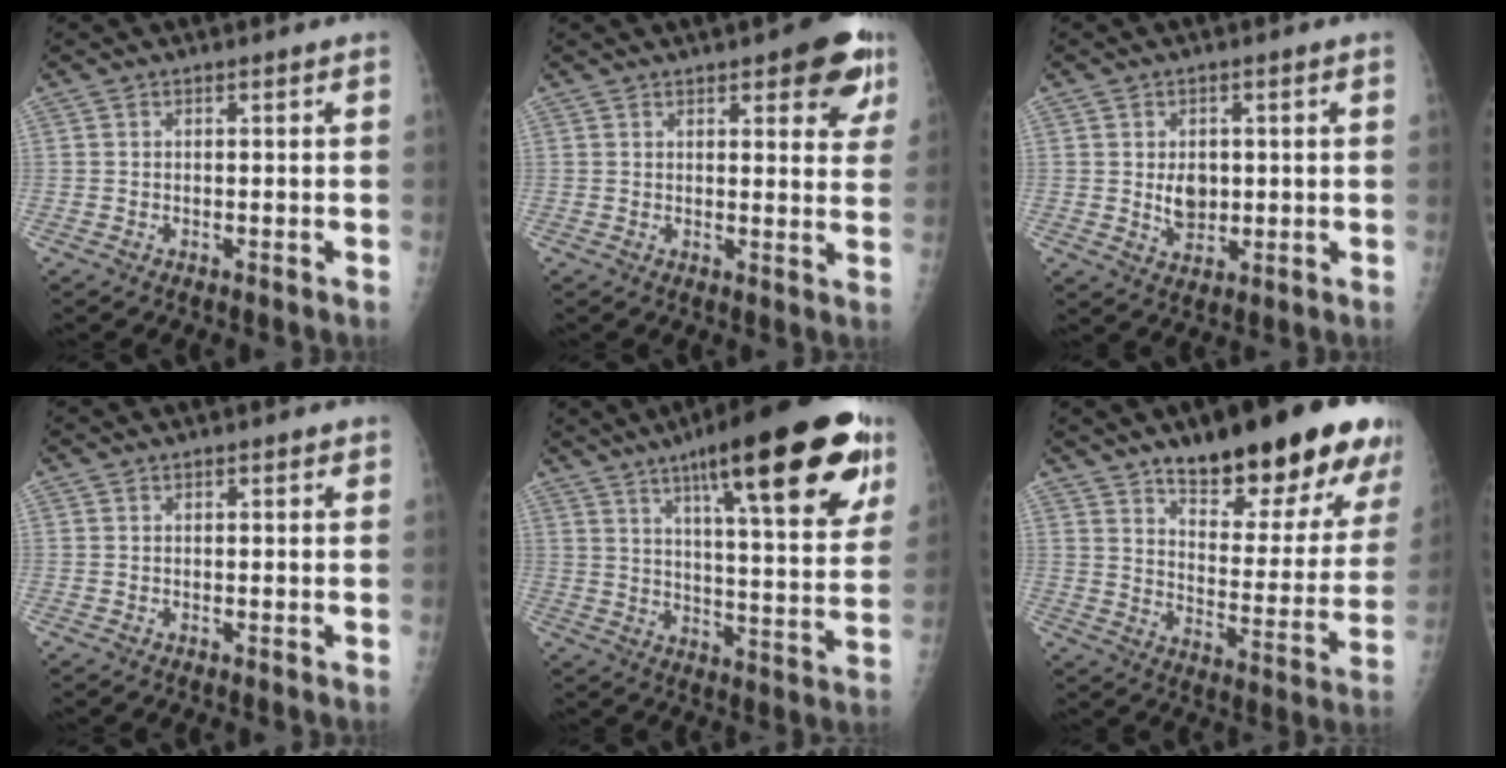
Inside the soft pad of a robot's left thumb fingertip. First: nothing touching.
{"total": 10.3, "force": [5.7, 3.6, 7.7], "torque": [-0.054, -0.020, 0.063]}
{"total": 5.1, "force": [0.3, 3.8, 3.4], "torque": [-0.031, -0.006, 0.014]}
{"total": 0.9, "force": [0.5, 0.5, 0.6], "torque": [0.000, 0.000, 0.004]}
{"total": 27.7, "force": [15.1, 6.5, 22.3], "torque": [-0.297, -0.034, 0.220]}
{"total": 25.2, "force": [16.3, 8.4, 17.2], "torque": [-0.187, -0.070, 0.235]}